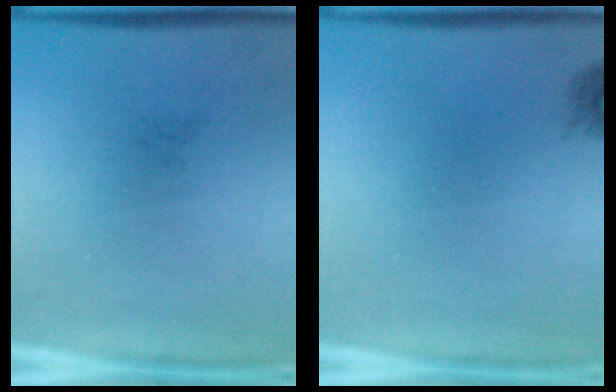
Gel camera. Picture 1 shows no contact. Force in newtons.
{"total": 0.9}